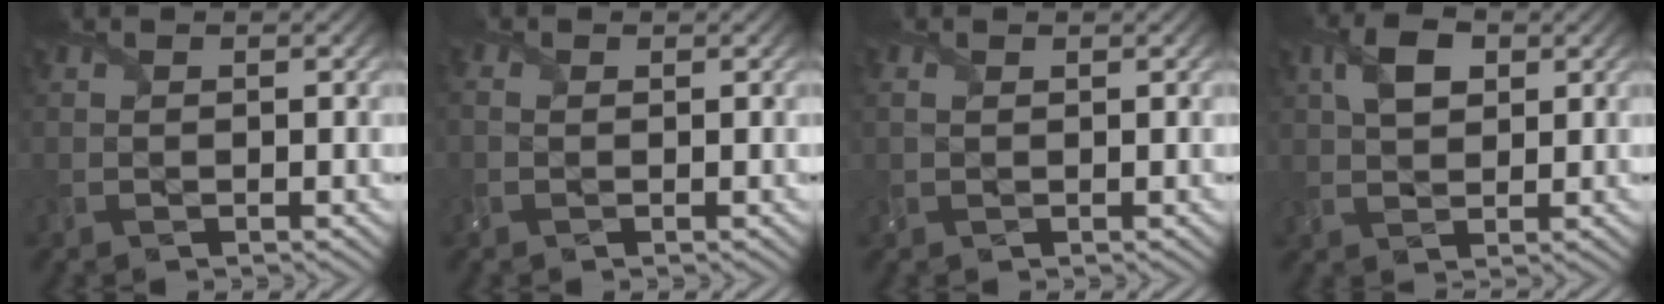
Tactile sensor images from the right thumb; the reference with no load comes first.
{"total": 1.6, "force": [-0.1, 1.3, 0.9], "torque": [-0.026, -0.003, -0.001]}
{"total": 1.6, "force": [0.5, 1.0, 1.1], "torque": [-0.032, 0.001, 0.012]}
{"total": 4.8, "force": [1.7, 2.9, 3.5], "torque": [-0.077, 0.007, 0.027]}